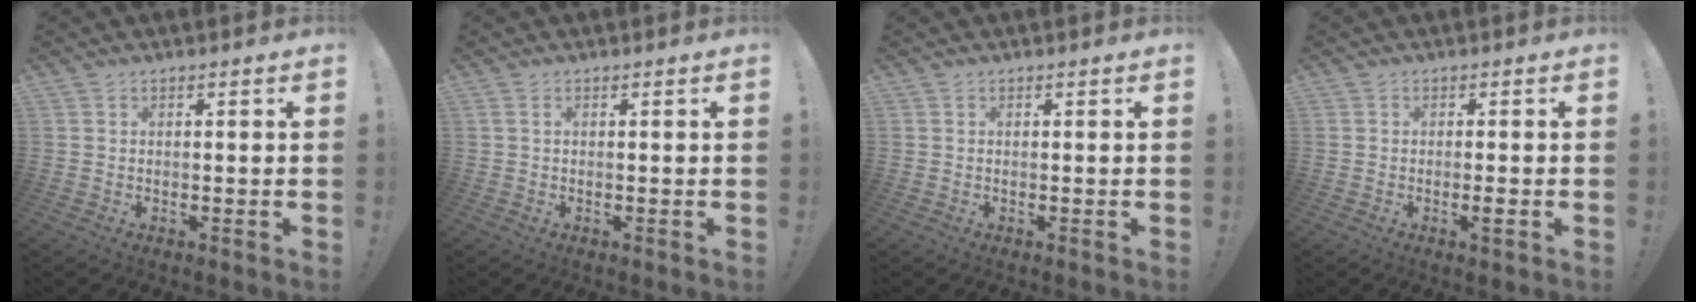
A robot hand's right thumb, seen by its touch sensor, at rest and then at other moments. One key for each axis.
{"total": 0.6, "fx": 0.2, "fy": 0.1, "fz": 0.6, "tx": -0.021, "ty": 0.004, "tz": 0.005}
{"total": 0.0}
{"total": 2.0, "fx": -0.8, "fy": 0.0, "fz": 1.9, "tx": -0.030, "ty": -0.003, "tz": -0.014}